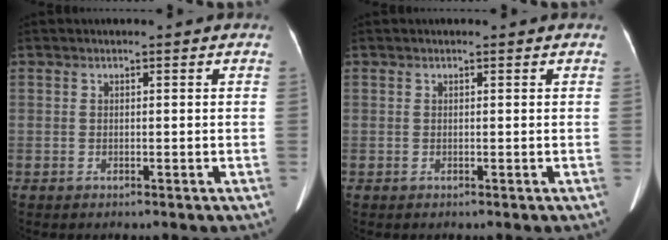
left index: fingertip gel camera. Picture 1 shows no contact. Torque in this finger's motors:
{"motor_torque": [0.12, 0.02, 0.05, -0.01]}